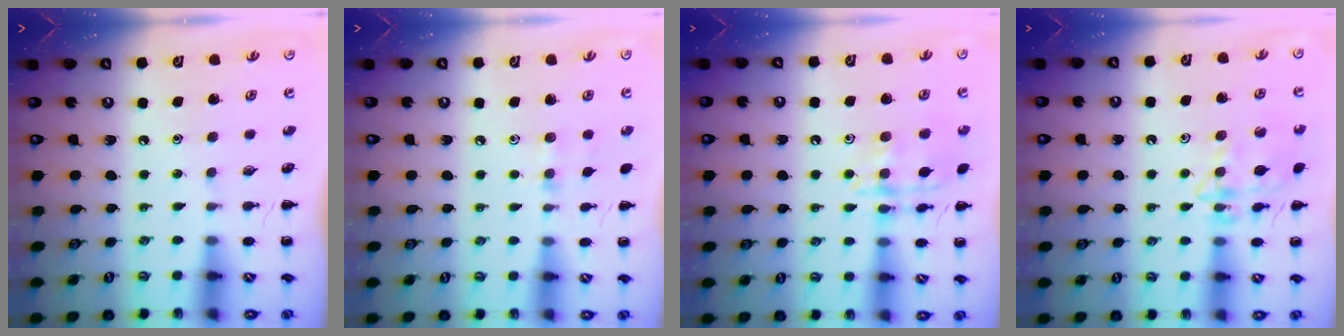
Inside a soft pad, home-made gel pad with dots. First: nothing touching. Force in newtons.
{"total": 5.6, "press": 5.4, "slide": 1.6}
{"total": 13.5, "press": 13.5, "slide": 0.7}
{"total": 13.5, "press": 13.5, "slide": 0.7}